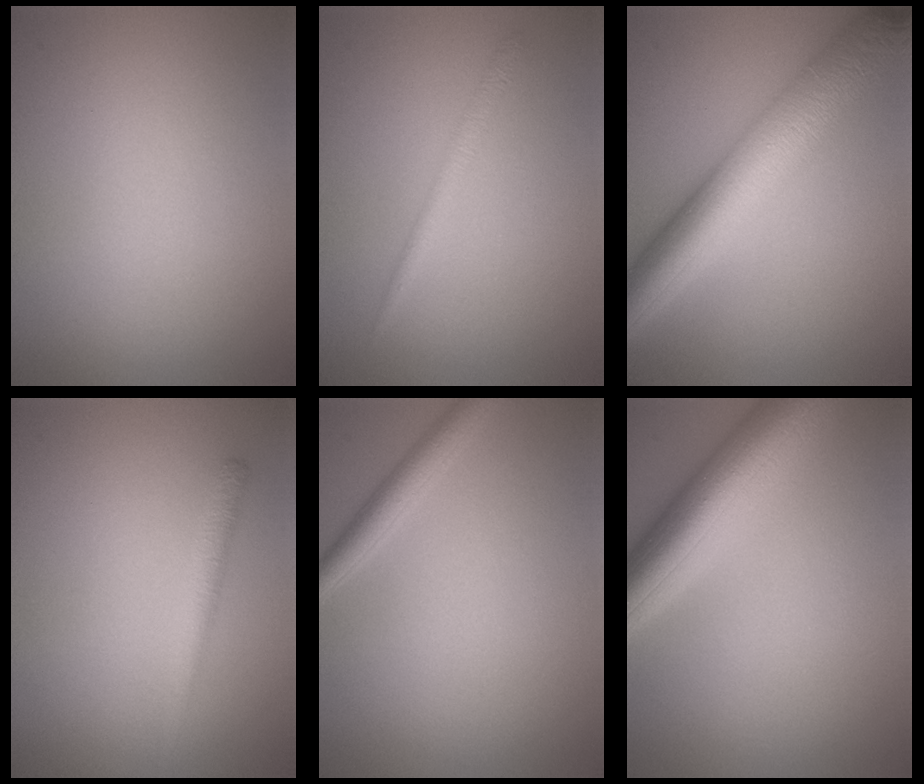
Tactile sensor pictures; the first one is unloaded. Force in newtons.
{"total": 1.4, "press": 1.4, "slide": 0.0}
{"total": 9.0, "press": 9.0, "slide": 0.2}
{"total": 1.8, "press": 1.8, "slide": 0.1}
{"total": 2.4, "press": 2.4, "slide": 0.1}
{"total": 8.5, "press": 8.5, "slide": 0.3}